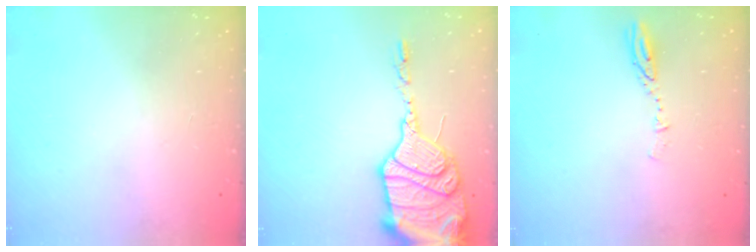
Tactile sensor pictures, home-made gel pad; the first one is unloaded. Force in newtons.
{"total": 20.5, "press": 19.8, "slide": 5.4}
{"total": 4.0, "press": 4.0, "slide": 0.3}